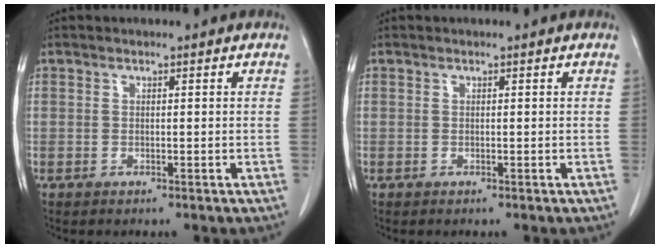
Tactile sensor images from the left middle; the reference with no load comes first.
{"total": 0.0}